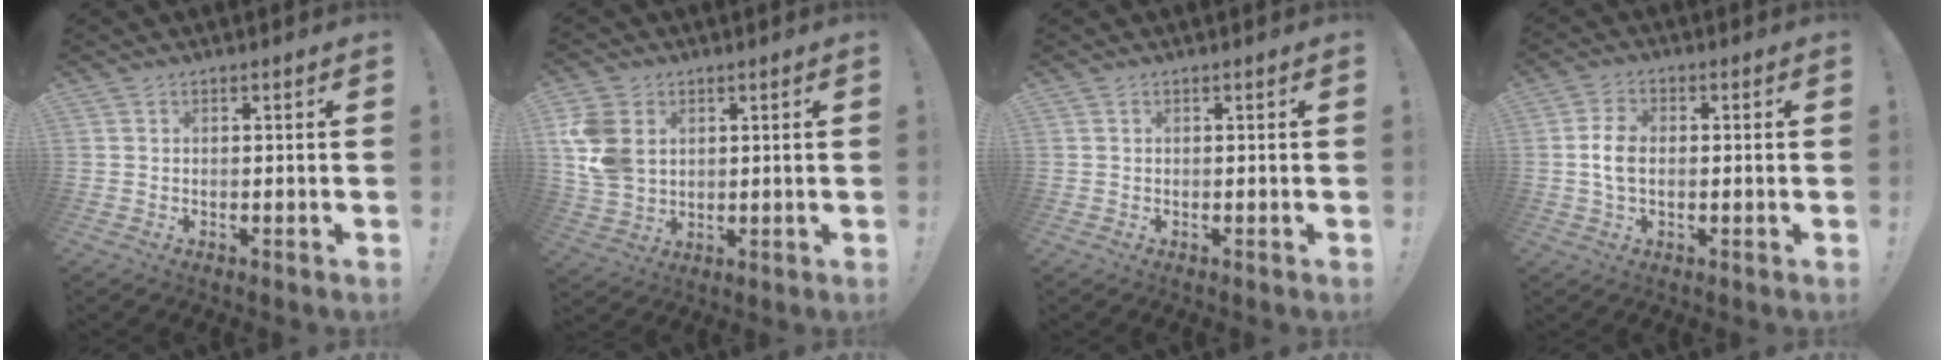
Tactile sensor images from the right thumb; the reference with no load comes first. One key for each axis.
{"total": 11.6, "fx": 3.3, "fy": 9.0, "fz": 6.6, "tx": -0.139, "ty": -0.004, "tz": 0.068}
{"total": 0.0}
{"total": 6.1, "fx": -0.5, "fy": 3.8, "fz": 4.7, "tx": -0.096, "ty": 0.006, "tz": -0.010}